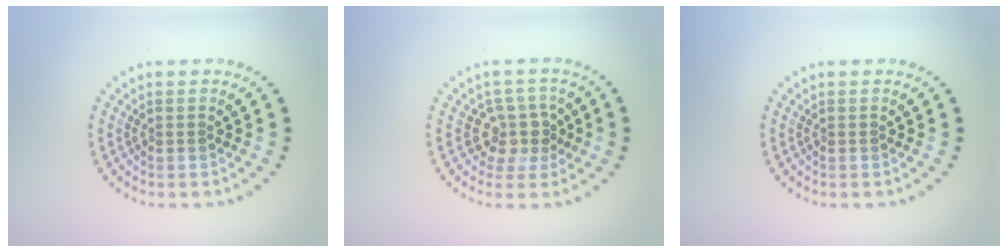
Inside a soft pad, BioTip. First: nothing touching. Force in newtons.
{"total": 2.9, "press": 2.4, "slide": 1.7}
{"total": 0.0}